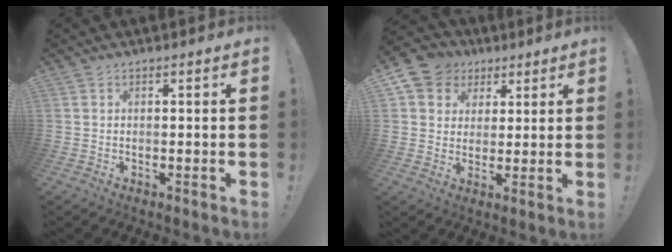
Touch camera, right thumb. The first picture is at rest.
{"total": 8.4, "force": [3.4, 7.5, 1.9], "torque": [-0.032, -0.016, 0.071]}